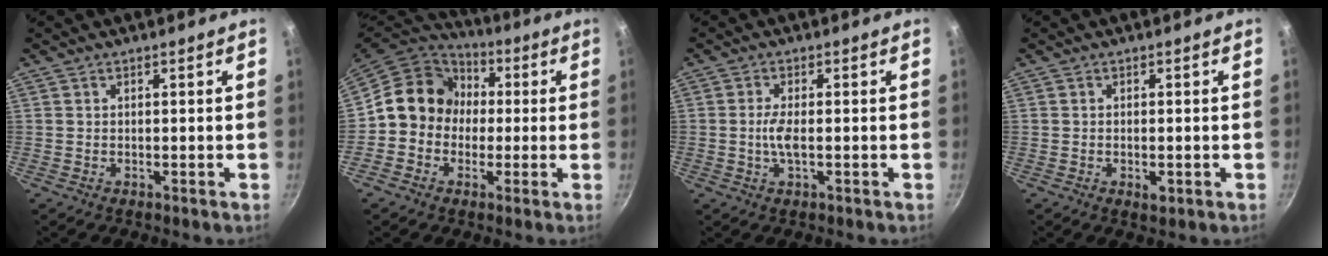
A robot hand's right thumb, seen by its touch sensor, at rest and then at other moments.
{"total": 12.2, "force": [0.4, 11.0, 5.3], "torque": [-0.045, 0.032, -0.013]}
{"total": 3.2, "force": [-0.4, 1.0, 3.0], "torque": [-0.070, 0.000, -0.013]}
{"total": 2.2, "force": [-0.7, 1.1, 1.8], "torque": [-0.031, -0.002, -0.010]}